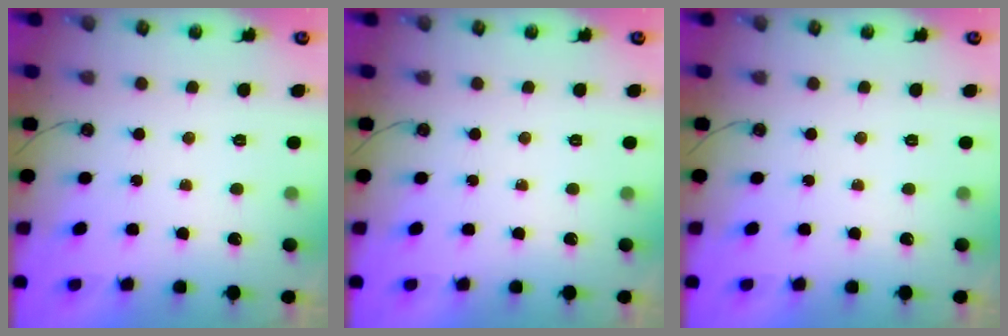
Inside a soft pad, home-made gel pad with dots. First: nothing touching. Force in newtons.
{"total": 0.0}
{"total": 0.0}